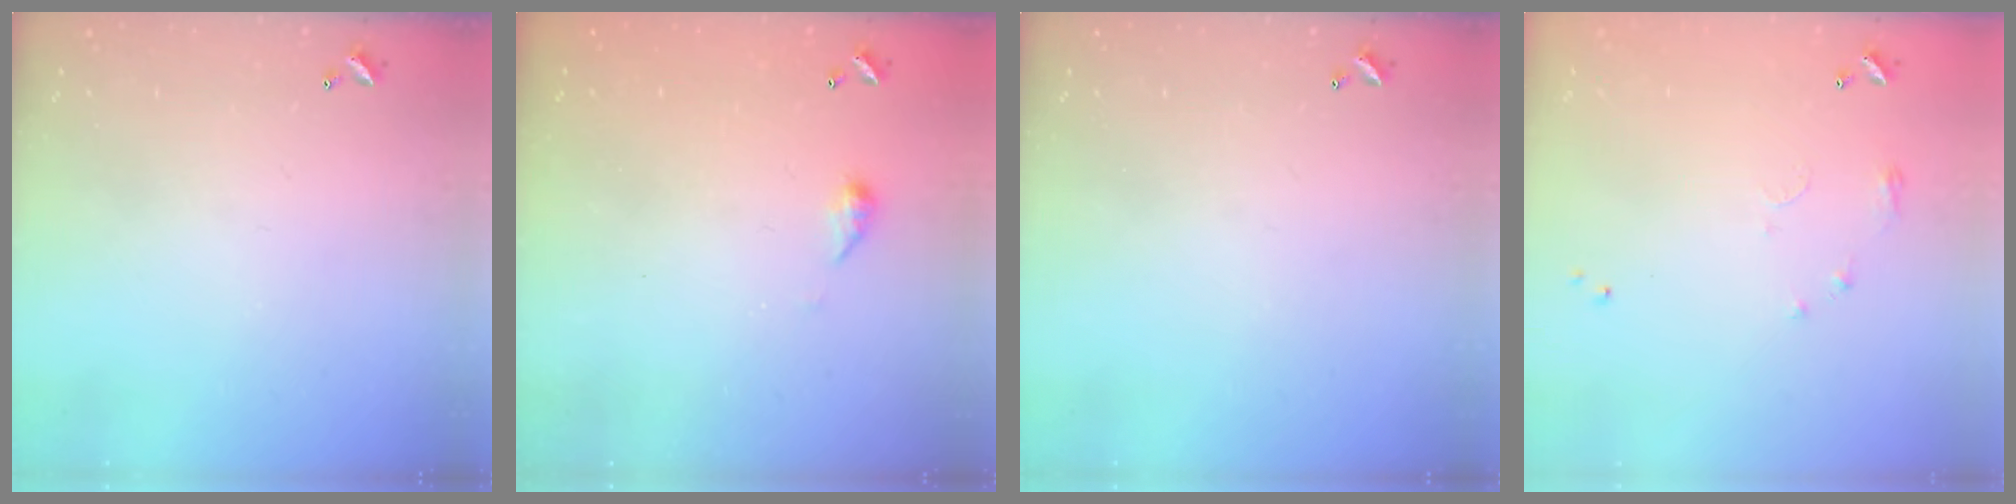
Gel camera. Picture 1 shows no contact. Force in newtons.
{"total": 3.5, "press": 3.4, "slide": 0.6}
{"total": 0.0}
{"total": 6.3, "press": 6.3, "slide": 0.9}